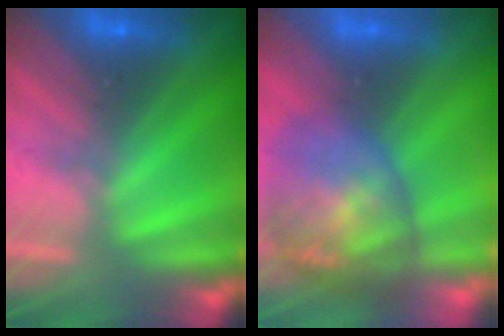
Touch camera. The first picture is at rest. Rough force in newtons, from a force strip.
{"total": 6.9}